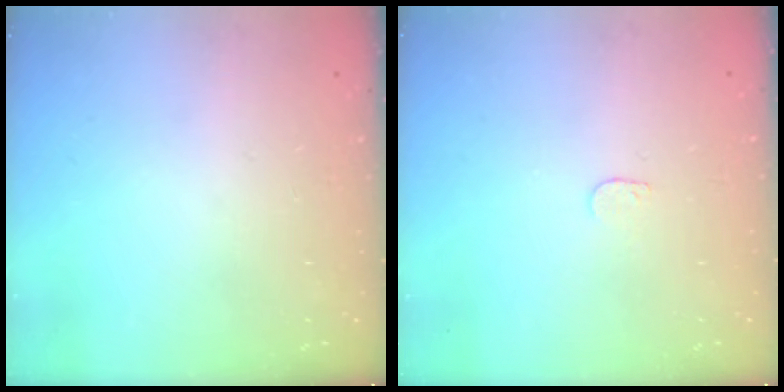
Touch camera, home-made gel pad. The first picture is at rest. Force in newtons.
{"total": 3.2, "press": 3.2, "slide": 0.3}